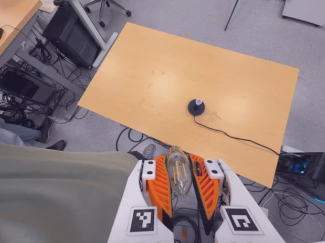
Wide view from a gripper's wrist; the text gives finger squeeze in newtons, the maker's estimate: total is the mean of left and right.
{"total": 19.3, "left": 21.2, "right": 17.5}